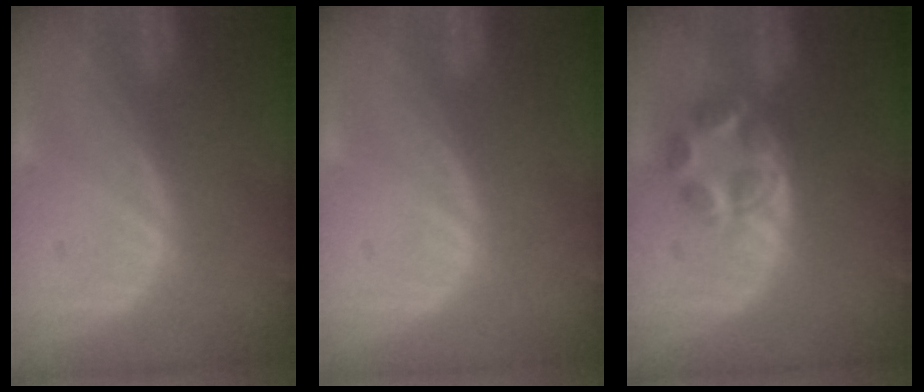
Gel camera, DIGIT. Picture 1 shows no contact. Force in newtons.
{"total": 0.0}
{"total": 5.9, "press": 5.4, "slide": 2.2}